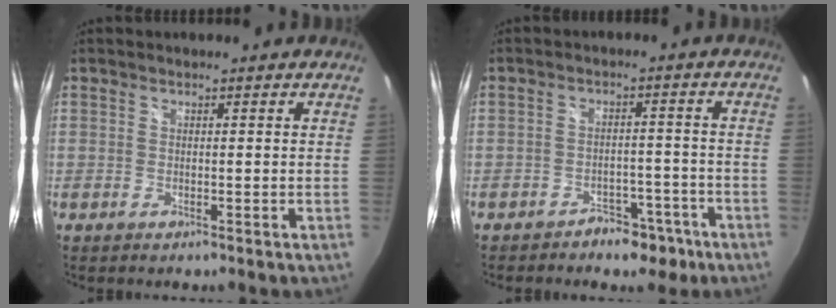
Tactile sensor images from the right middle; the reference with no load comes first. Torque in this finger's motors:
{"motor_torque": [0.04, -0.09, 0.04, 0.07]}